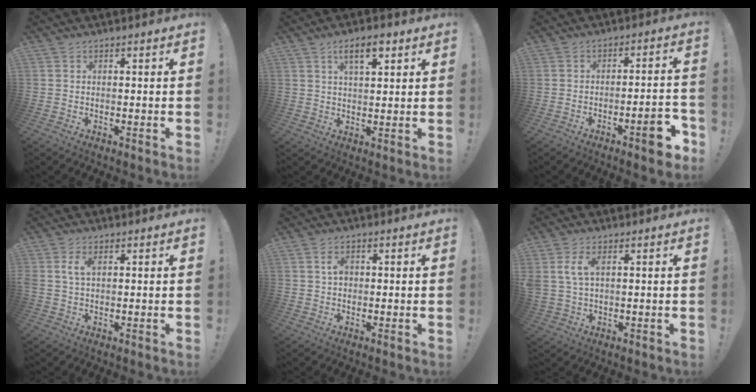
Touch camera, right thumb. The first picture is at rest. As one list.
[{"total": 6.7, "force": [3.4, 2.6, 5.2], "torque": [-0.078, -0.005, 0.054]}, {"total": 8.2, "force": [-4.4, 2.0, 6.6], "torque": [-0.078, 0.018, -0.073]}, {"total": 3.7, "force": [1.0, 2.2, 2.9], "torque": [-0.056, 0.007, 0.018]}, {"total": 2.9, "force": [0.4, 2.0, 2.1], "torque": [-0.026, 0.001, 0.003]}, {"total": 6.1, "force": [1.9, 3.3, 4.7], "torque": [-0.102, 0.003, 0.035]}]